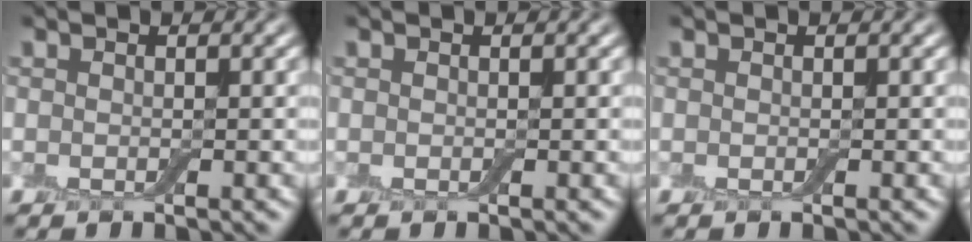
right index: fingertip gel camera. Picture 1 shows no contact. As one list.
[{"total": 0.0}, {"total": 0.0}]